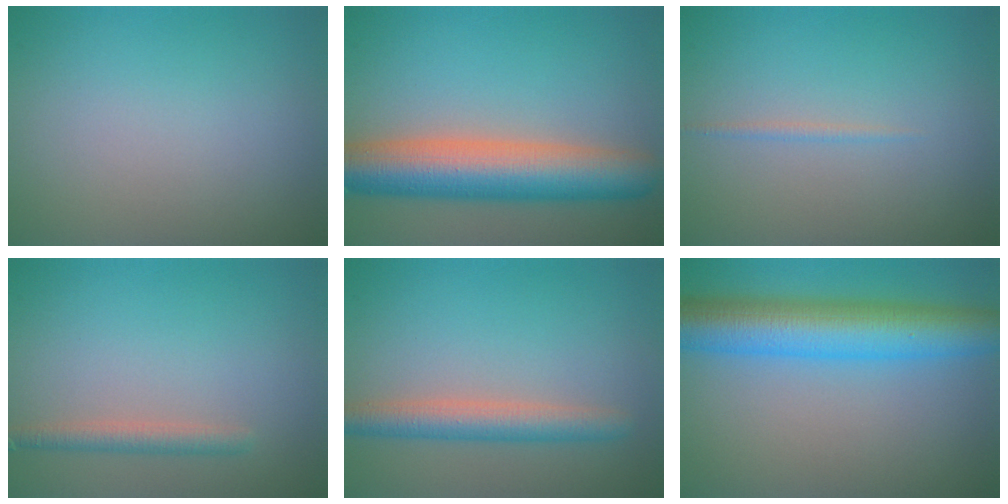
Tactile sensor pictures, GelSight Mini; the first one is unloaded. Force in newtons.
{"total": 8.8, "press": 8.8, "slide": 0.3}
{"total": 0.6, "press": 0.6, "slide": 0.1}
{"total": 1.8, "press": 1.8, "slide": 0.1}
{"total": 3.4, "press": 3.4, "slide": 0.1}
{"total": 8.4, "press": 8.4, "slide": 0.3}